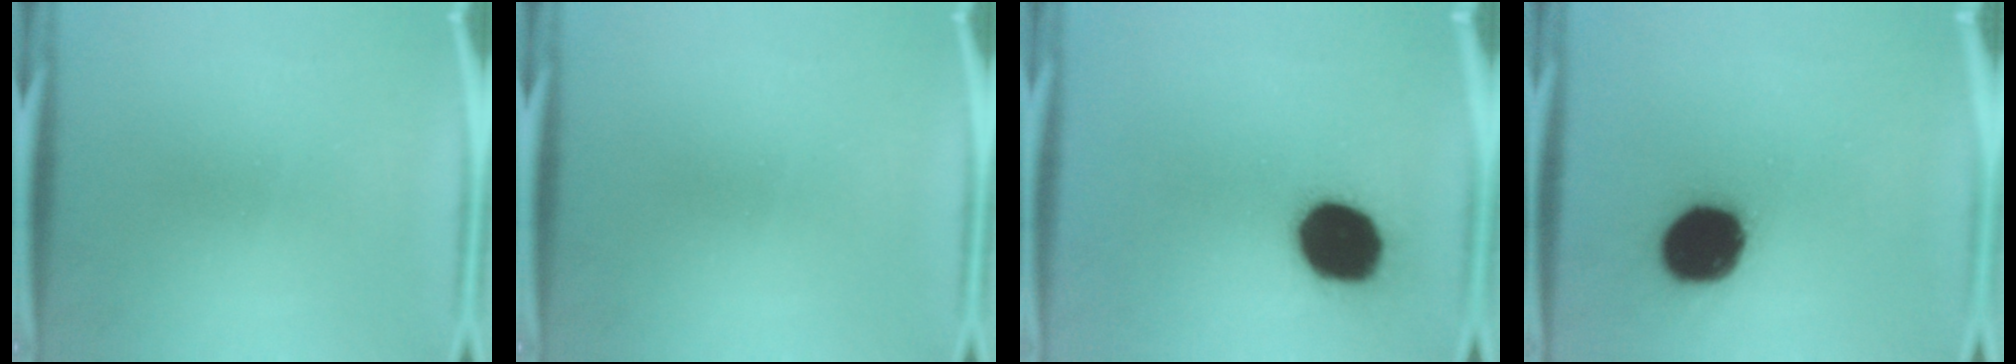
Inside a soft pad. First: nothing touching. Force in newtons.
{"total": 0.0}
{"total": 19.7}
{"total": 19.6}